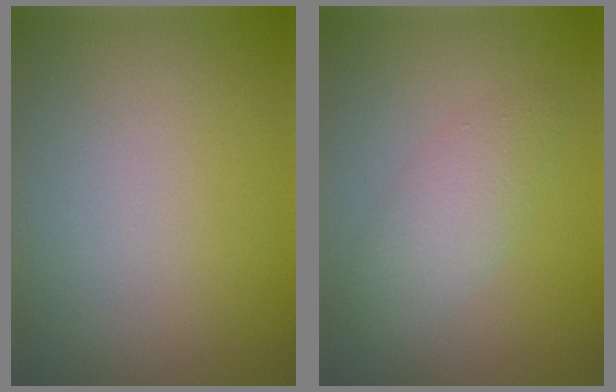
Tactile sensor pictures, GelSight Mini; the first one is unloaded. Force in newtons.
{"total": 2.7, "press": 2.7, "slide": 0.2}